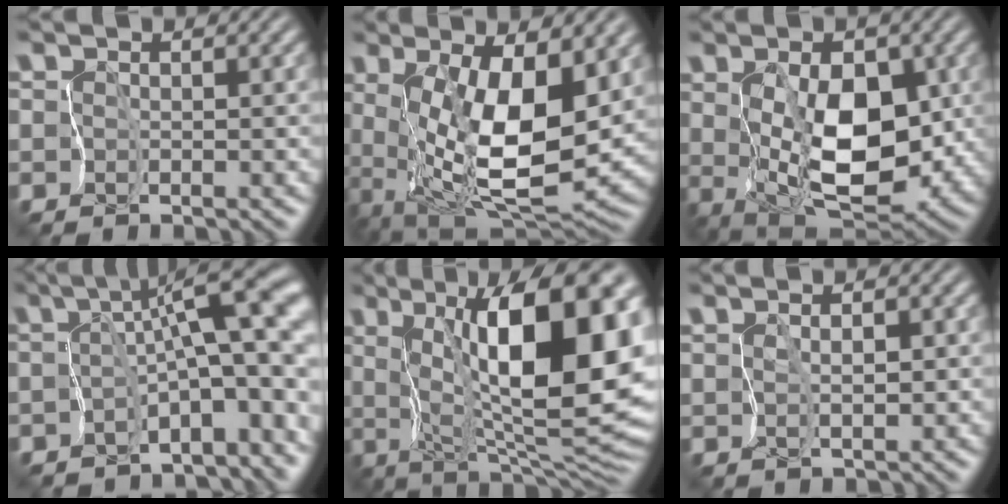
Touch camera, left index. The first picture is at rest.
{"total": 10.9, "force": [1.8, 3.9, 10.0], "torque": [-0.164, -0.021, 0.042]}
{"total": 9.1, "force": [0.5, 5.2, 7.5], "torque": [-0.126, -0.018, 0.027]}
{"total": 10.9, "force": [-2.6, 3.5, 10.0], "torque": [-0.123, 0.014, -0.045]}
{"total": 14.7, "force": [4.0, 4.7, 13.4], "torque": [-0.182, 0.001, 0.065]}
{"total": 1.4, "force": [0.7, 0.6, 1.1], "torque": [-0.010, -0.001, 0.023]}